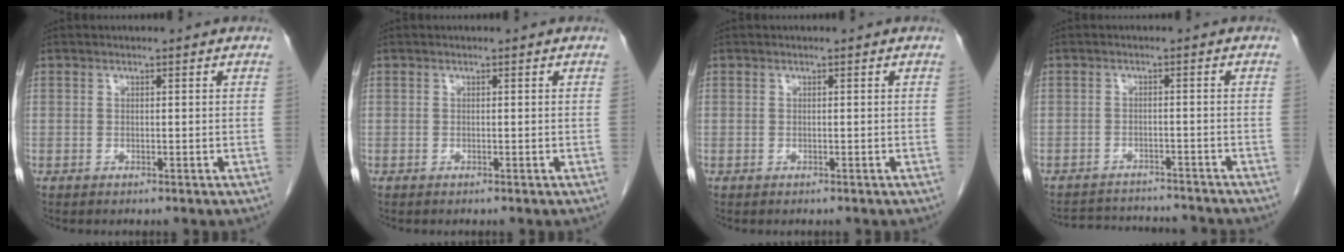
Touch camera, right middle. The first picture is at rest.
{"total": 0.0}
{"total": 0.0}
{"total": 9.7, "force": [-9.5, 1.0, 1.7], "torque": [-0.031, 0.005, -0.130]}